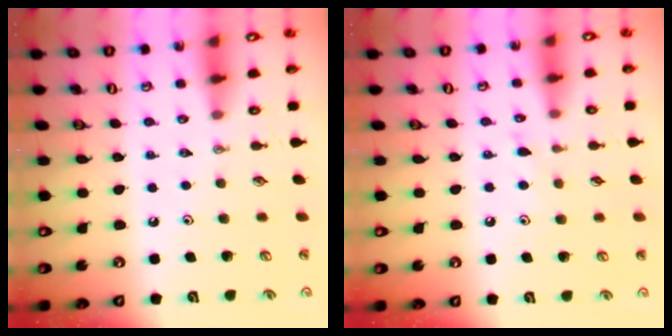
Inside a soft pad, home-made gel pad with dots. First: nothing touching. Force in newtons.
{"total": 4.8, "press": 4.8, "slide": 0.5}